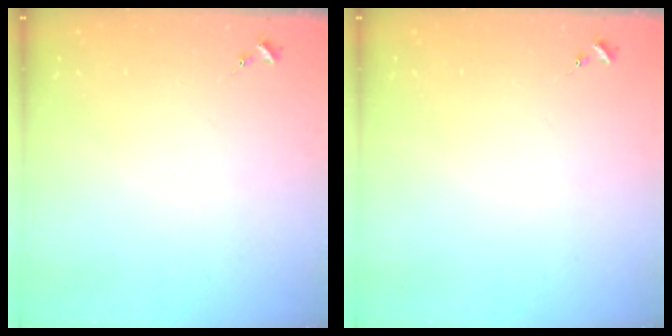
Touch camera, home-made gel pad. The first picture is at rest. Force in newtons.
{"total": 0.0}